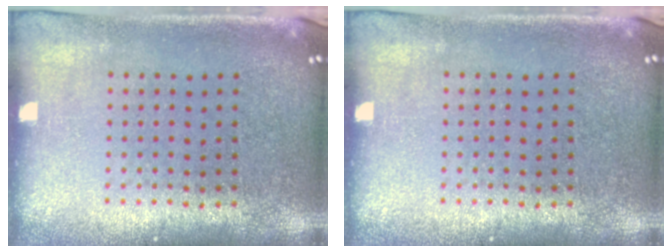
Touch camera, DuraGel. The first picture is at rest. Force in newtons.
{"total": 0.0}